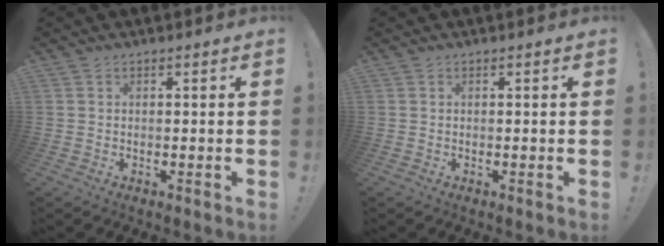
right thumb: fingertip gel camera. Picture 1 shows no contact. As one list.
[{"total": 0.0}]